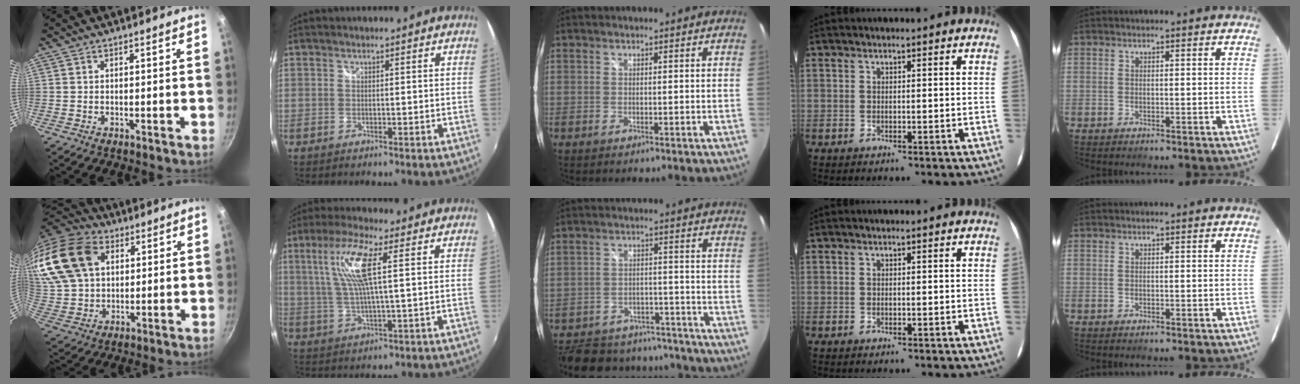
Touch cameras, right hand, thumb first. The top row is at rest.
{"thumb": {"total": 23.0, "force": [7.6, 16.5, 14.1], "torque": [-0.294, 0.015, 0.142]}, "index": {"total": 10.5, "force": [3.1, 1.4, 9.9], "torque": [-0.197, 0.009, 0.064]}, "middle": {"total": 24.2, "force": [-20.0, 10.4, 9.0], "torque": [-0.208, 0.021, -0.254]}}